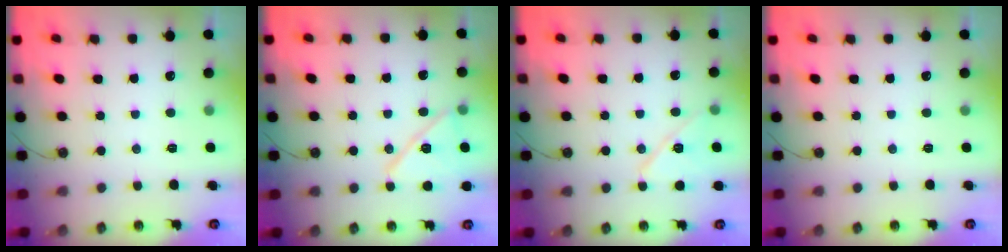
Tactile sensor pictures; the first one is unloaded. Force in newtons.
{"total": 13.3, "press": 13.3, "slide": 0.2}
{"total": 10.4, "press": 10.4, "slide": 0.8}
{"total": 0.0}